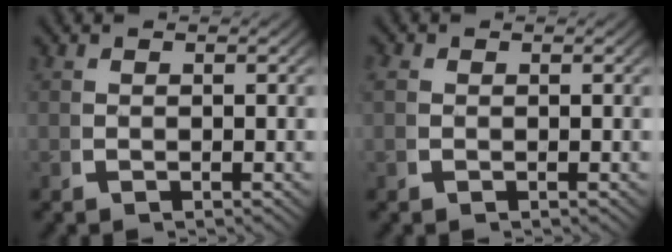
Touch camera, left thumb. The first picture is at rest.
{"total": 1.0, "force": [0.1, 0.9, 0.4], "torque": [-0.015, -0.004, 0.004]}